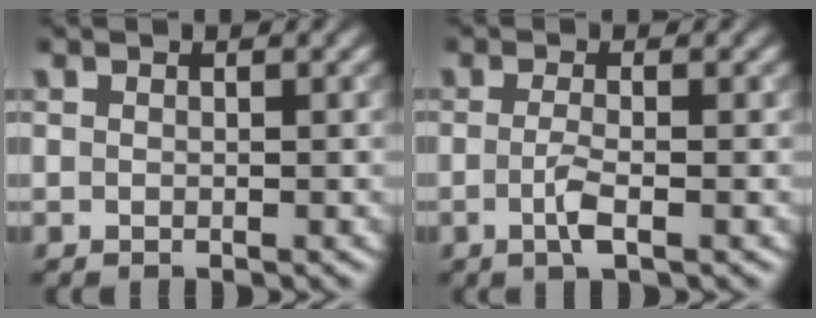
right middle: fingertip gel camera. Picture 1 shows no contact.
{"total": 2.1, "force": [-0.6, 0.5, 2.0], "torque": [-0.040, -0.003, -0.014]}